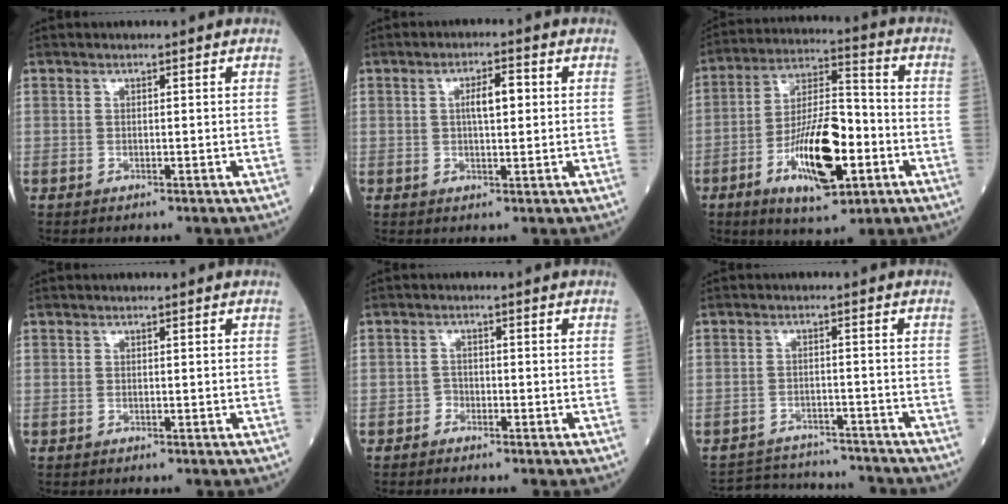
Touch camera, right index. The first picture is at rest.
{"total": 4.0, "force": [0.7, 1.1, 3.8], "torque": [-0.066, 0.007, 0.011]}
{"total": 14.6, "force": [-5.2, 4.4, 12.9], "torque": [-0.238, 0.001, -0.086]}
{"total": 0.0}
{"total": 1.3, "force": [-1.0, 0.9, -0.1], "torque": [0.010, 0.007, -0.024]}
{"total": 10.7, "force": [-10.5, 1.7, 1.2], "torque": [-0.019, 0.015, -0.146]}